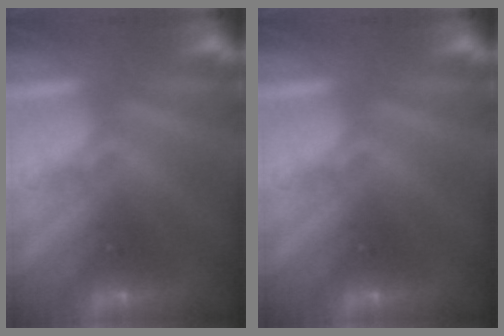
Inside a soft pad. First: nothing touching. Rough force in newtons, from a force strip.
{"total": 0.0}